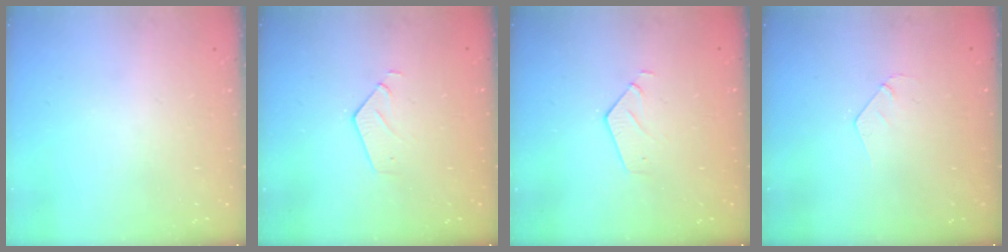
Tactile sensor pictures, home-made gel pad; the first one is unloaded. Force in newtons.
{"total": 2.6, "press": 2.6, "slide": 0.2}
{"total": 2.6, "press": 2.6, "slide": 0.2}
{"total": 3.4, "press": 3.4, "slide": 0.3}